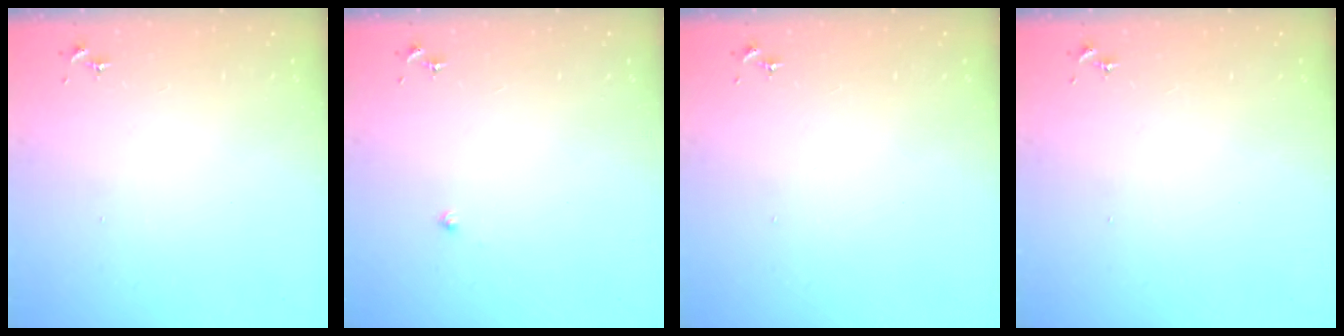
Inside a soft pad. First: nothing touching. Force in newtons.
{"total": 1.4, "press": 1.4, "slide": 0.2}
{"total": 0.0}
{"total": 0.0}